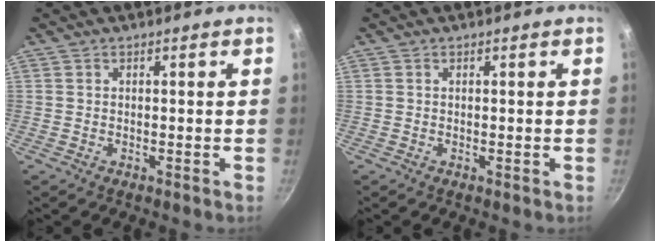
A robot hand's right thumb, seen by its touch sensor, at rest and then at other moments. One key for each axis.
{"total": 0.0}